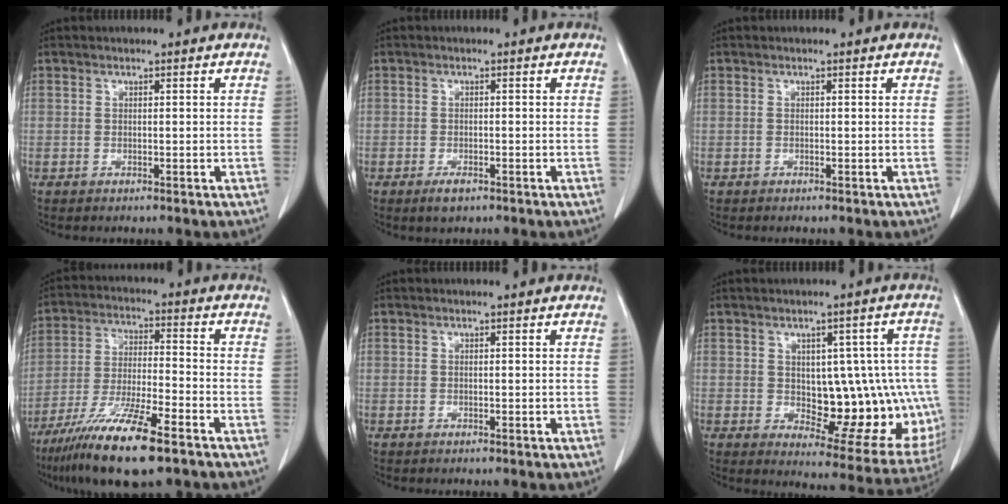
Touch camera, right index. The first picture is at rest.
{"total": 2.0, "force": [-1.3, 0.9, 1.3], "torque": [-0.025, -0.001, -0.017]}
{"total": 0.0}
{"total": 14.5, "force": [-9.4, 1.6, 10.9], "torque": [-0.218, -0.037, -0.170]}
{"total": 0.0}
{"total": 15.2, "force": [-0.5, 7.7, 13.1], "torque": [-0.134, 0.016, 0.016]}